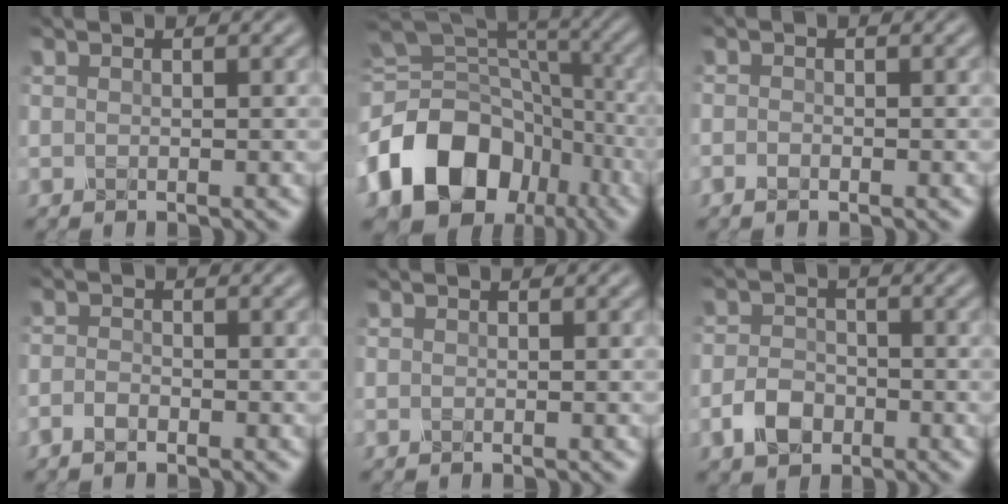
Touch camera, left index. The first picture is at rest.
{"total": 14.3, "force": [-5.6, 10.6, 7.8], "torque": [-0.159, -0.002, -0.105]}
{"total": 0.8, "force": [-0.5, 0.5, 0.5], "torque": [-0.008, -0.001, -0.011]}
{"total": 1.4, "force": [-0.9, 0.6, 0.8], "torque": [-0.018, 0.000, -0.022]}
{"total": 0.0}
{"total": 3.2, "force": [-1.5, 2.3, 1.6], "torque": [-0.027, 0.004, -0.034]}